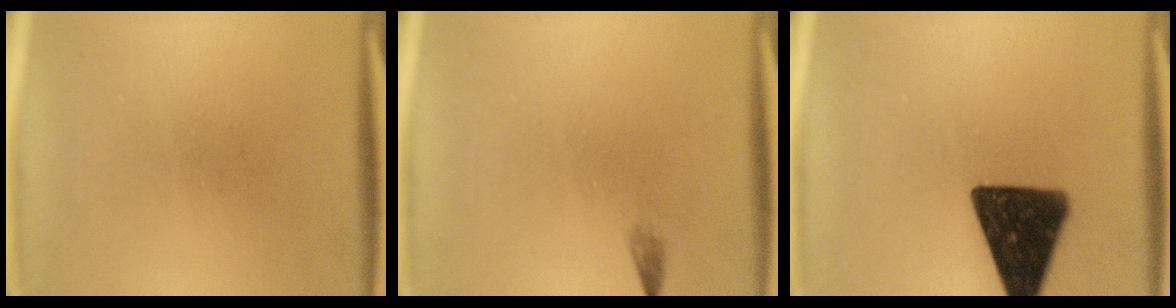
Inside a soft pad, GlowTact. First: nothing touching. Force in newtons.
{"total": 0.7}
{"total": 16.3}